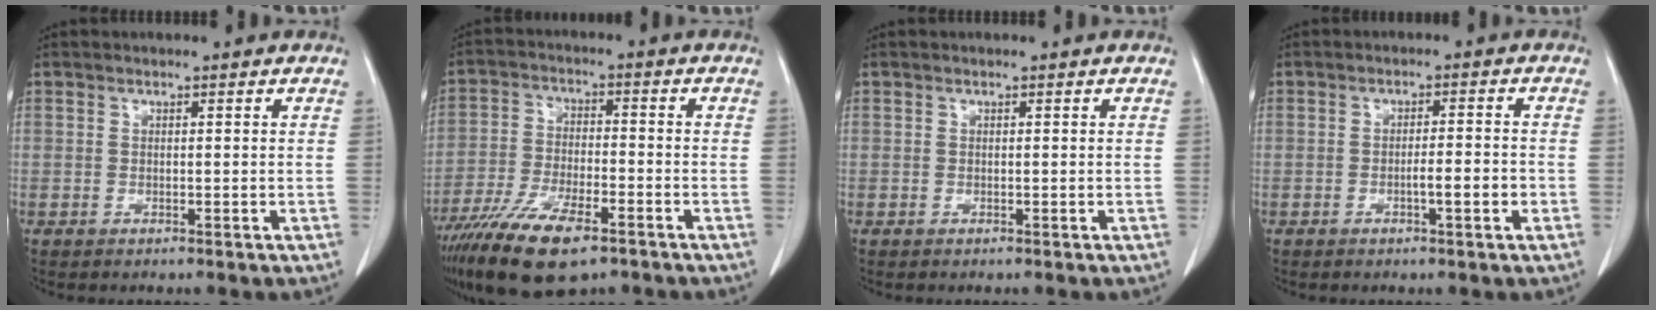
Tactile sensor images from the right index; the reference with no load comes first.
{"total": 13.0, "force": [-8.6, 3.5, 9.1], "torque": [-0.176, -0.024, -0.153]}
{"total": 0.0}
{"total": 3.6, "force": [-1.2, 0.2, 3.4], "torque": [-0.052, 0.000, -0.019]}